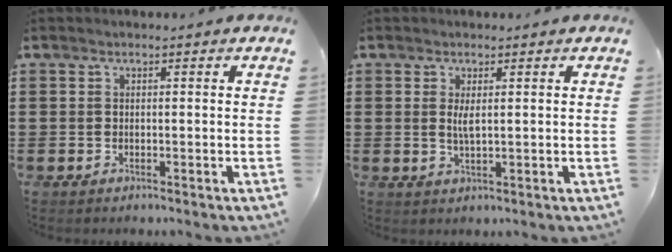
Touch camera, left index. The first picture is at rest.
{"total": 2.3, "force": [0.5, 0.4, 2.2], "torque": [-0.043, 0.000, 0.009]}